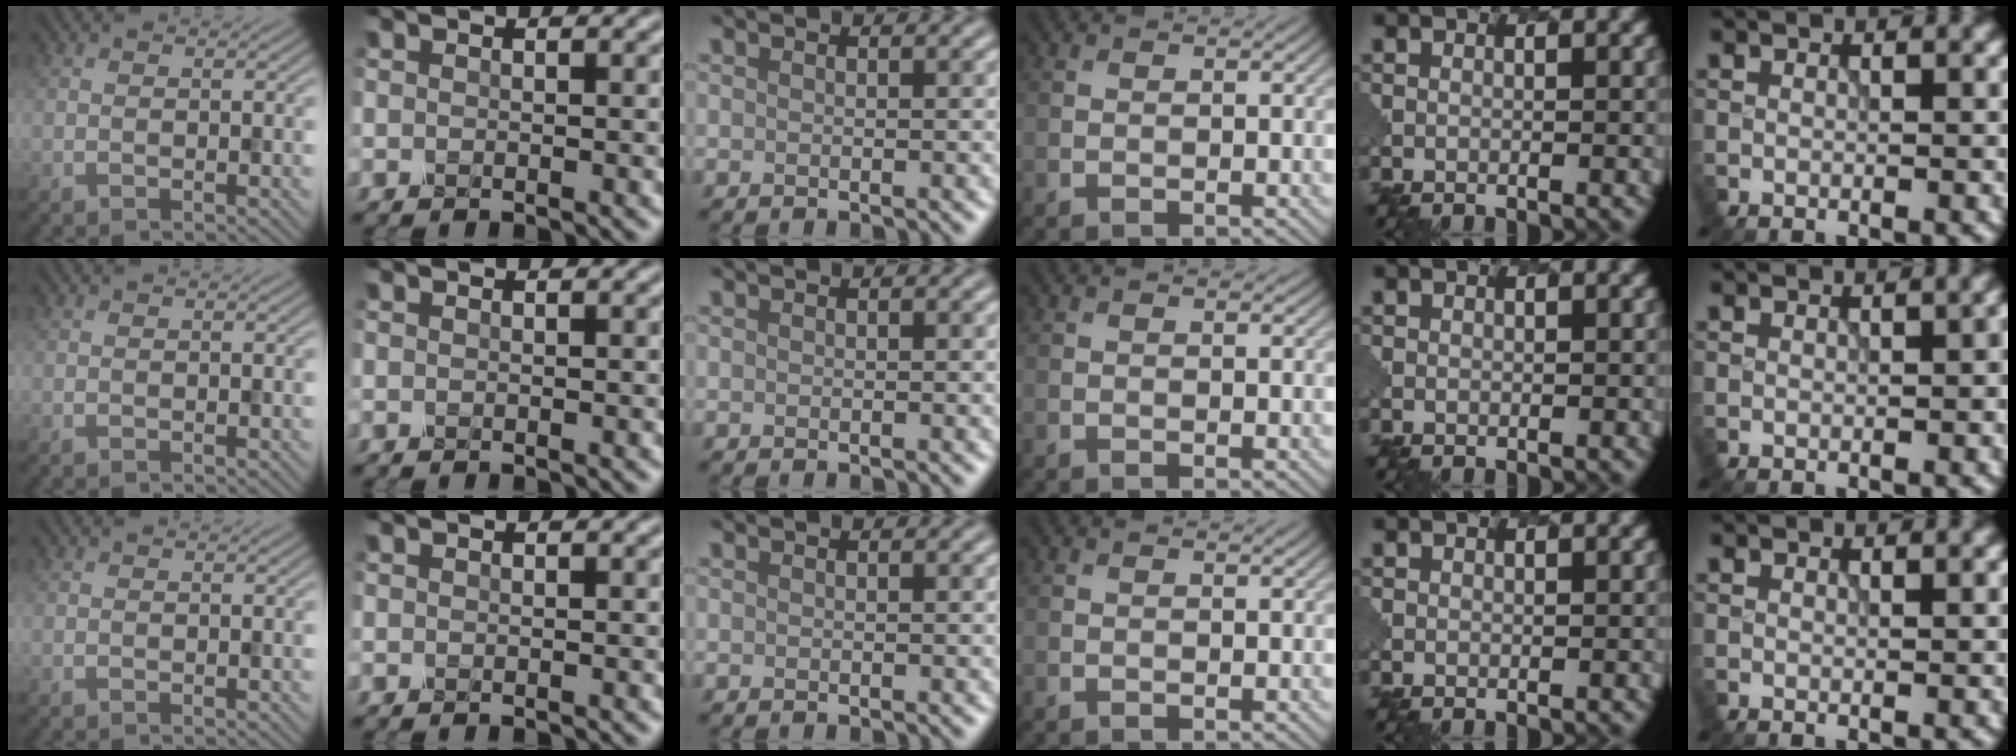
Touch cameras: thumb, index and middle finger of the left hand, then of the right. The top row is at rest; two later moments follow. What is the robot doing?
{"motion": "dispense", "object": "syringe"}